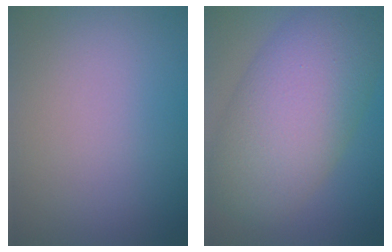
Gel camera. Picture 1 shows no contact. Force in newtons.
{"total": 10.3, "press": 10.2, "slide": 0.5}